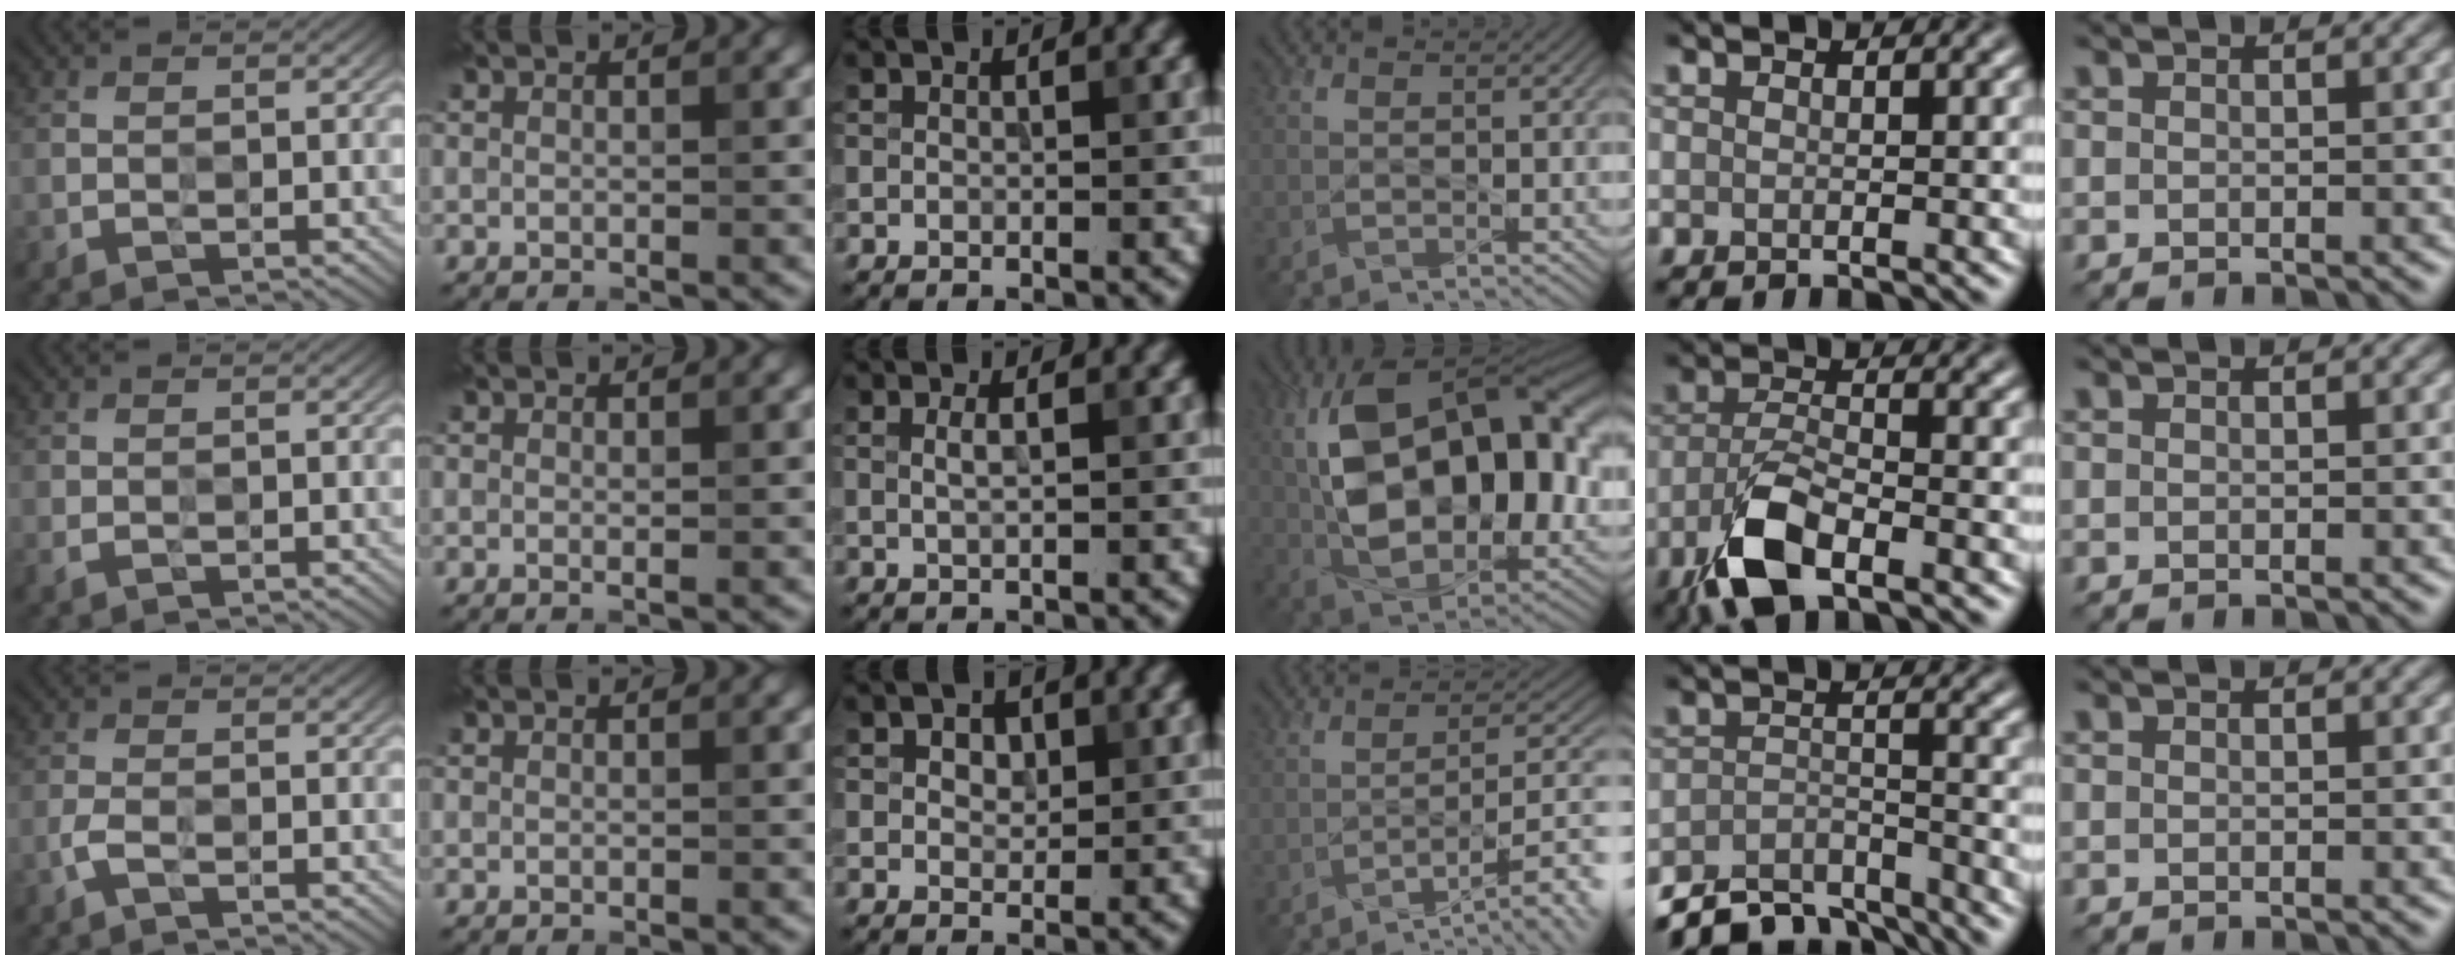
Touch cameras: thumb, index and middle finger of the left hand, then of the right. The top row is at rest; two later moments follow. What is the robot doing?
{"motion": "wipe", "object": "glasses"}